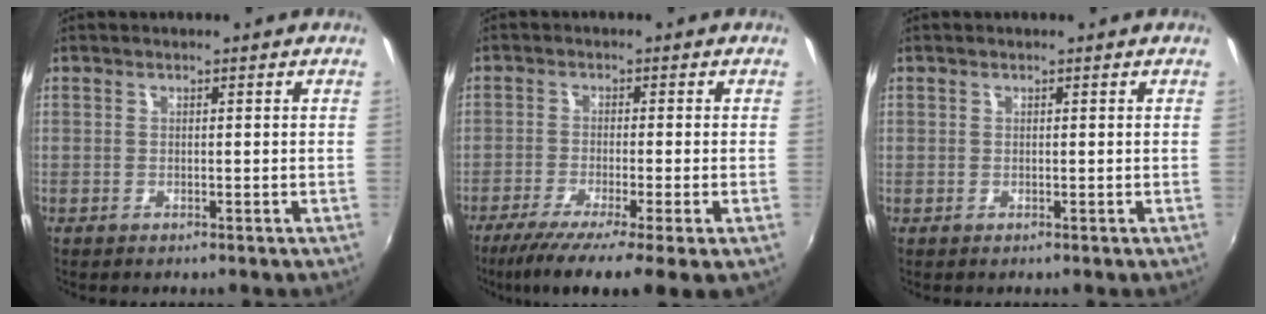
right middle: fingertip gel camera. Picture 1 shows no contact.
{"total": 9.2, "force": [-6.0, -0.1, 7.0], "torque": [-0.141, -0.039, -0.099]}
{"total": 0.8, "force": [0.0, 0.8, -0.1], "torque": [0.001, 0.004, 0.001]}